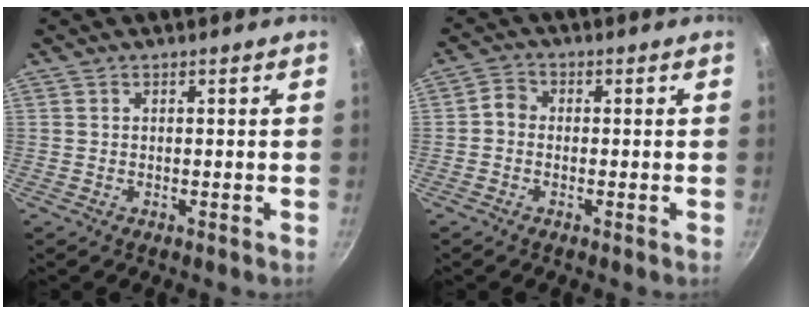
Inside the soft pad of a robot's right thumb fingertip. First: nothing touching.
{"total": 2.6, "force": [-0.6, 2.2, 1.3], "torque": [-0.022, 0.011, -0.022]}